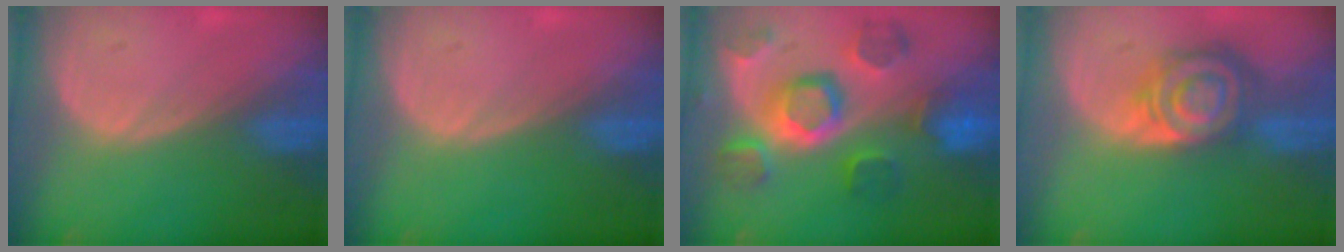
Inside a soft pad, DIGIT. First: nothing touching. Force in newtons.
{"total": 0.0}
{"total": 11.4, "press": 10.1, "slide": 5.4}
{"total": 8.6, "press": 7.4, "slide": 4.4}